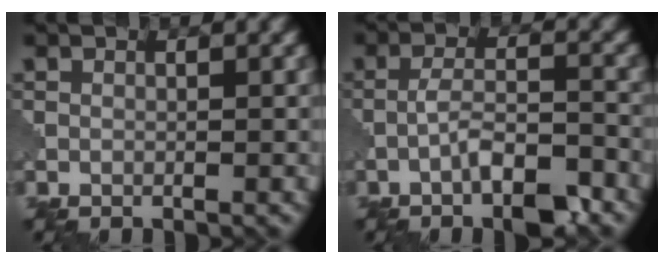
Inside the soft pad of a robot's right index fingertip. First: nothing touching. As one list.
[{"total": 5.0, "force": [-2.8, 1.3, 3.9], "torque": [-0.073, 0.003, -0.054]}]